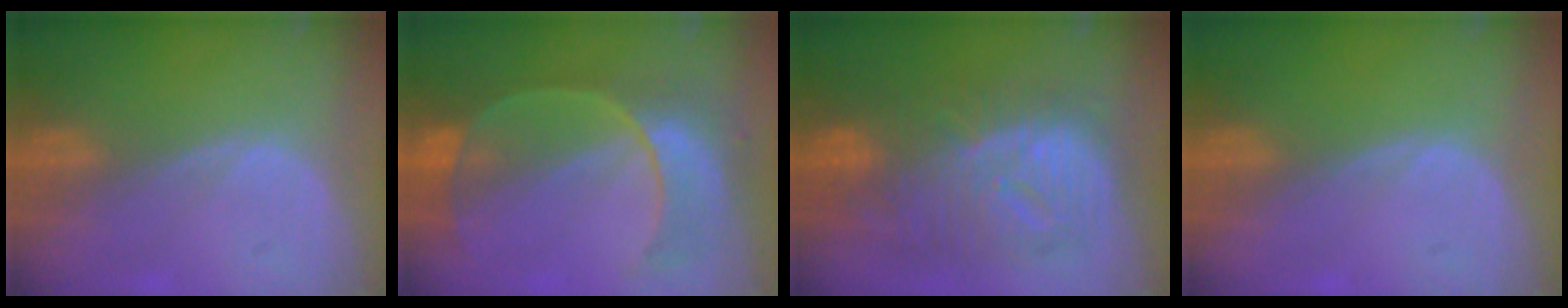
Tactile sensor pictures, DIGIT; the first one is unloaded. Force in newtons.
{"total": 8.9, "press": 8.2, "slide": 3.5}
{"total": 12.5, "press": 12.5, "slide": 1.1}
{"total": 0.0}